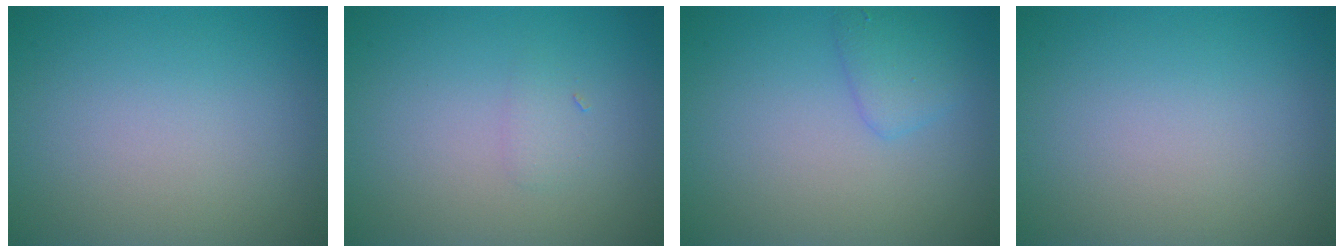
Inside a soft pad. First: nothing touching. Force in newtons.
{"total": 0.8, "press": 0.8, "slide": 0.1}
{"total": 1.8, "press": 1.8, "slide": 0.2}
{"total": 0.0}